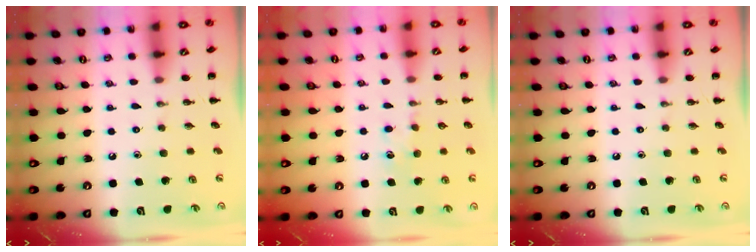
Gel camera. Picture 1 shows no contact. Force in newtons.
{"total": 5.5, "press": 5.2, "slide": 1.7}
{"total": 0.0}